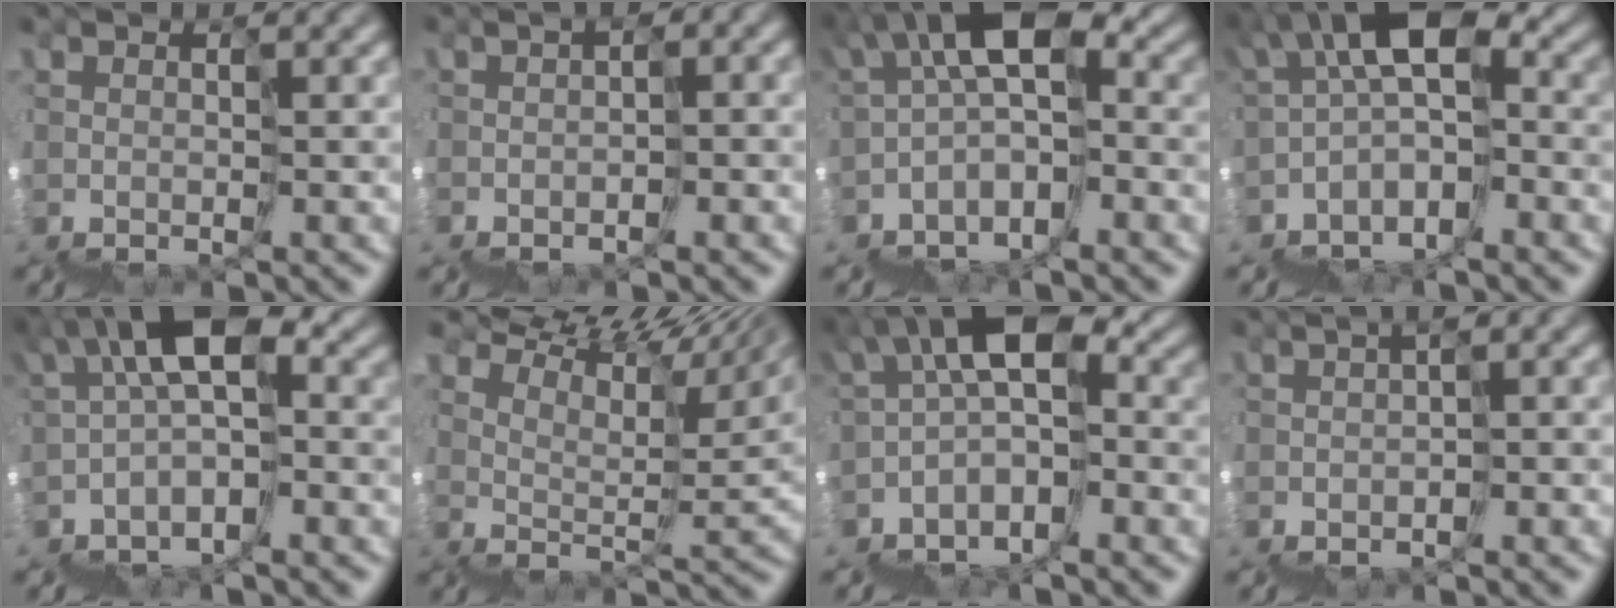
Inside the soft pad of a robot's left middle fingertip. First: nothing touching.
{"total": 2.4, "force": [-2.0, 0.5, 1.1], "torque": [-0.014, -0.004, -0.027]}
{"total": 4.7, "force": [-0.8, 2.3, 4.1], "torque": [-0.079, 0.025, -0.026]}
{"total": 4.6, "force": [-1.1, 2.2, 3.9], "torque": [-0.080, 0.023, -0.031]}
{"total": 5.0, "force": [0.1, 2.3, 4.4], "torque": [-0.083, 0.035, -0.012]}
{"total": 13.2, "force": [12.5, 2.1, 3.5], "torque": [-0.060, 0.068, 0.191]}
{"total": 4.2, "force": [-0.9, 2.2, 3.5], "torque": [-0.070, 0.022, -0.029]}
{"total": 2.5, "force": [-2.1, 0.0, 1.4], "torque": [-0.024, -0.008, -0.034]}